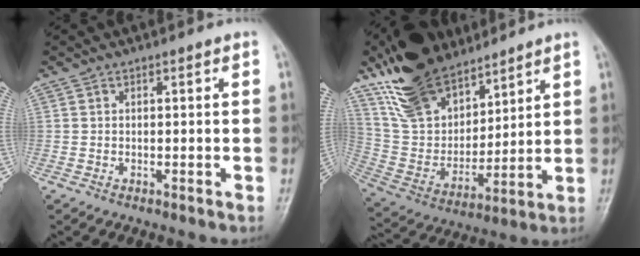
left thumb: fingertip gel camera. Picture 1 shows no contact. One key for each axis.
{"total": 21.4, "fx": 14.8, "fy": 10.8, "fz": 11.2, "tx": -0.159, "ty": -0.058, "tz": 0.280}